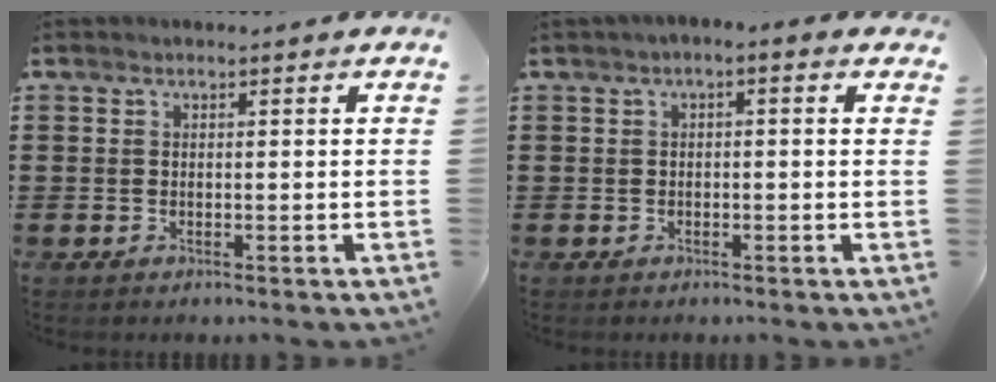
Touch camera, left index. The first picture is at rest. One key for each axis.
{"total": 1.2, "fx": -0.6, "fy": 0.4, "fz": 1.0, "tx": -0.024, "ty": -0.002, "tz": -0.015}